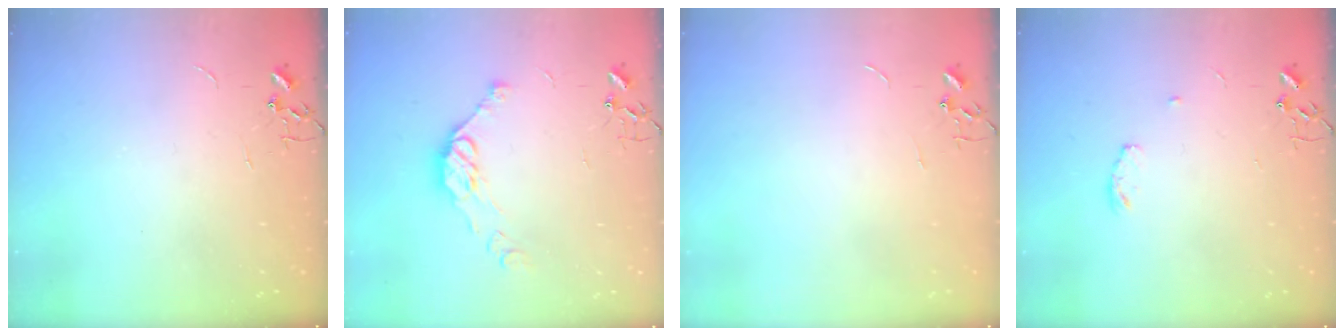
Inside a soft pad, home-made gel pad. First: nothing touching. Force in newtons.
{"total": 10.5, "press": 10.4, "slide": 0.6}
{"total": 0.0}
{"total": 4.0, "press": 4.0, "slide": 0.6}